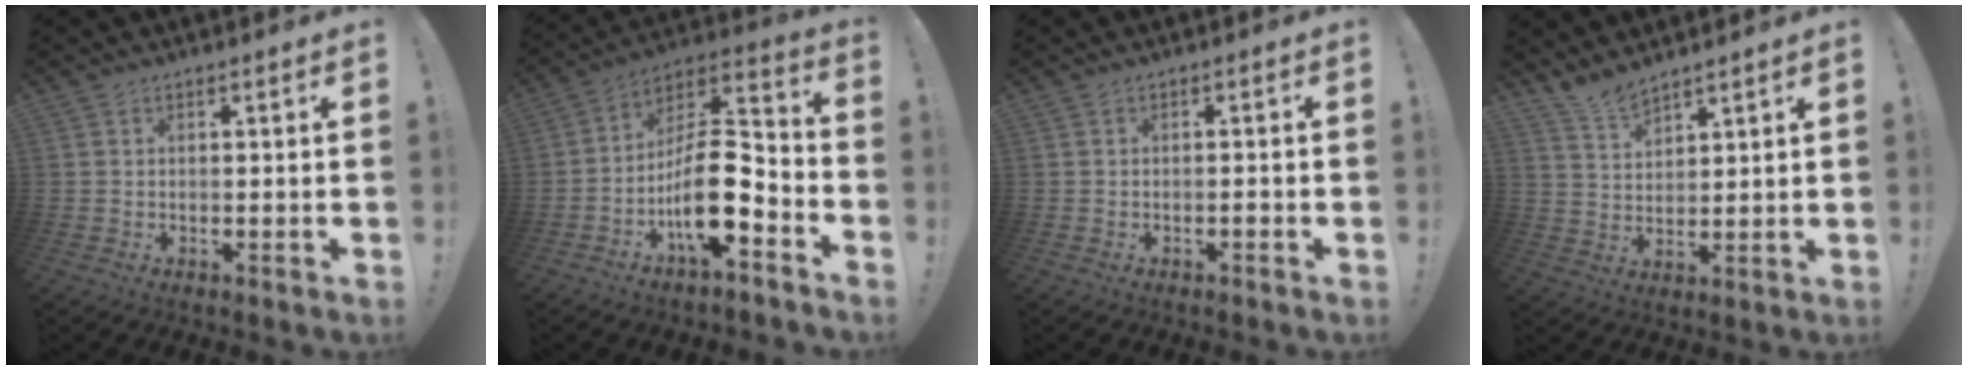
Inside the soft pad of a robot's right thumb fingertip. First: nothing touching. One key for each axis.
{"total": 16.0, "fx": -5.9, "fy": 6.6, "fz": 13.4, "tx": -0.238, "ty": 0.026, "tz": -0.092}
{"total": 1.1, "fx": -0.8, "fy": 0.1, "fz": 0.7, "tx": -0.010, "ty": 0.000, "tz": -0.013}
{"total": 6.4, "fx": 6.0, "fy": 1.5, "fz": 1.6, "tx": -0.033, "ty": -0.040, "tz": 0.113}